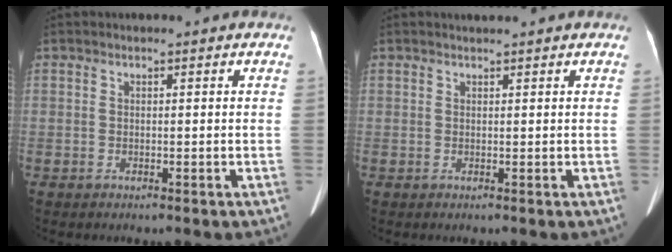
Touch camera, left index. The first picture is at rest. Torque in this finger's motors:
{"motor_torque": [-0.01, -0.22, 0.01, -0.01]}